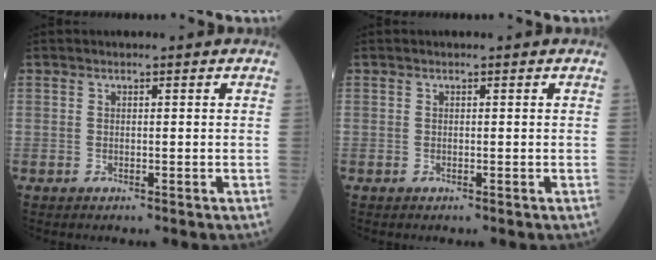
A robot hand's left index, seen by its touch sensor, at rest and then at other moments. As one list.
[{"total": 0.0}]